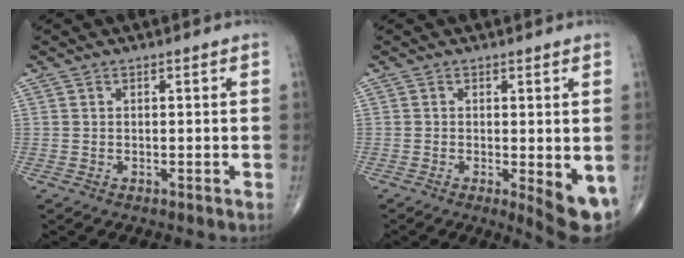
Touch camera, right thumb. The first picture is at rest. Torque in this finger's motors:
{"motor_torque": [1.51, 1.23, 1.16, -0.12, 0.24]}